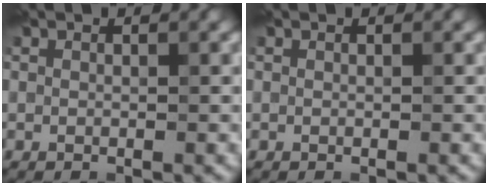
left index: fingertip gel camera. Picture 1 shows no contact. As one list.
[{"total": 0.0}]